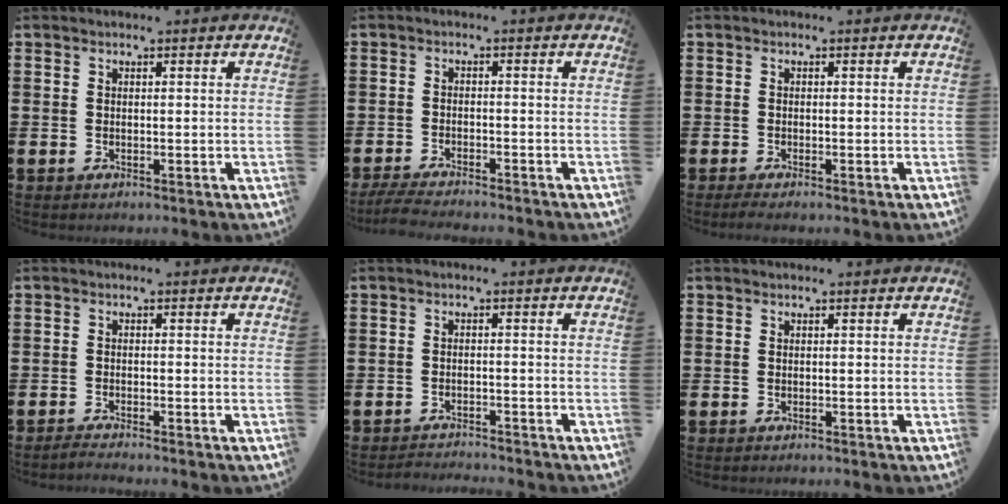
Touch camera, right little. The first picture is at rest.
{"total": 2.6, "force": [-2.5, 0.0, 1.0], "torque": [-0.016, 0.003, -0.048]}
{"total": 0.8, "force": [-0.4, 0.1, 0.7], "torque": [-0.011, -0.002, -0.007]}
{"total": 1.0, "force": [-0.9, -0.1, 0.5], "torque": [-0.009, -0.001, -0.017]}
{"total": 1.6, "force": [-1.6, -0.1, 0.0], "torque": [-0.003, 0.004, -0.032]}
{"total": 0.0}